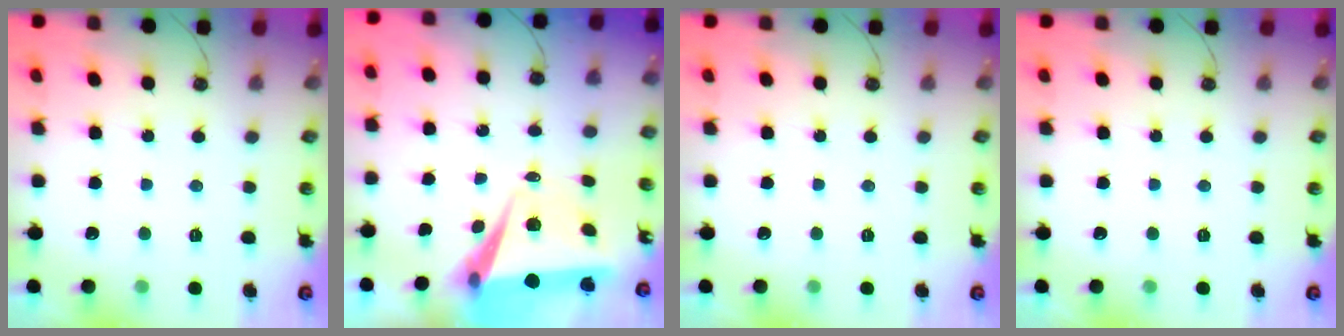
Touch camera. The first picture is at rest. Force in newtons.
{"total": 8.1, "press": 6.9, "slide": 4.3}
{"total": 0.0}
{"total": 0.0}